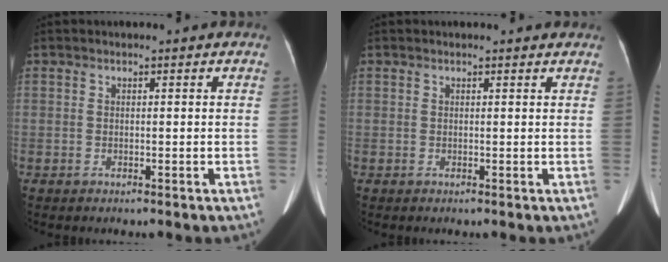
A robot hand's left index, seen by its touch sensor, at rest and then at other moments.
{"total": 2.6, "force": [2.5, 0.5, 0.6], "torque": [-0.007, -0.006, 0.017]}